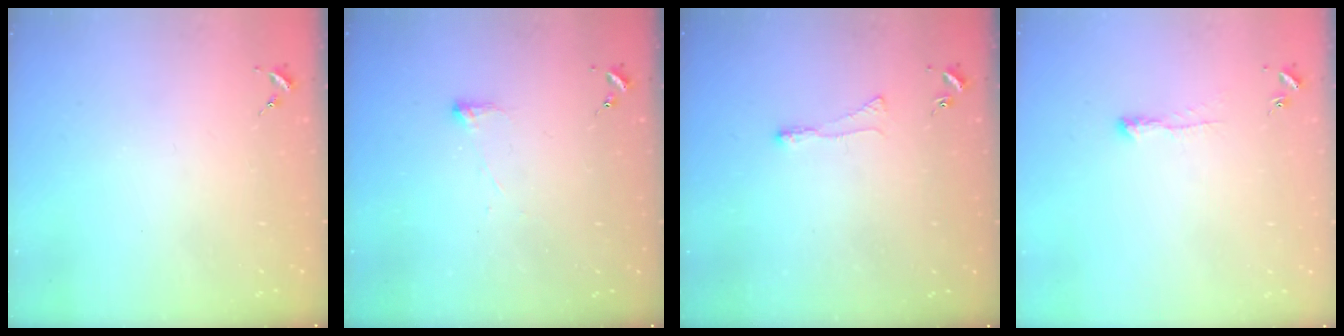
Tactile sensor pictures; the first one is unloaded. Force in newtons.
{"total": 2.8, "press": 2.7, "slide": 0.7}
{"total": 3.1, "press": 3.0, "slide": 0.6}
{"total": 4.1, "press": 4.1, "slide": 0.6}